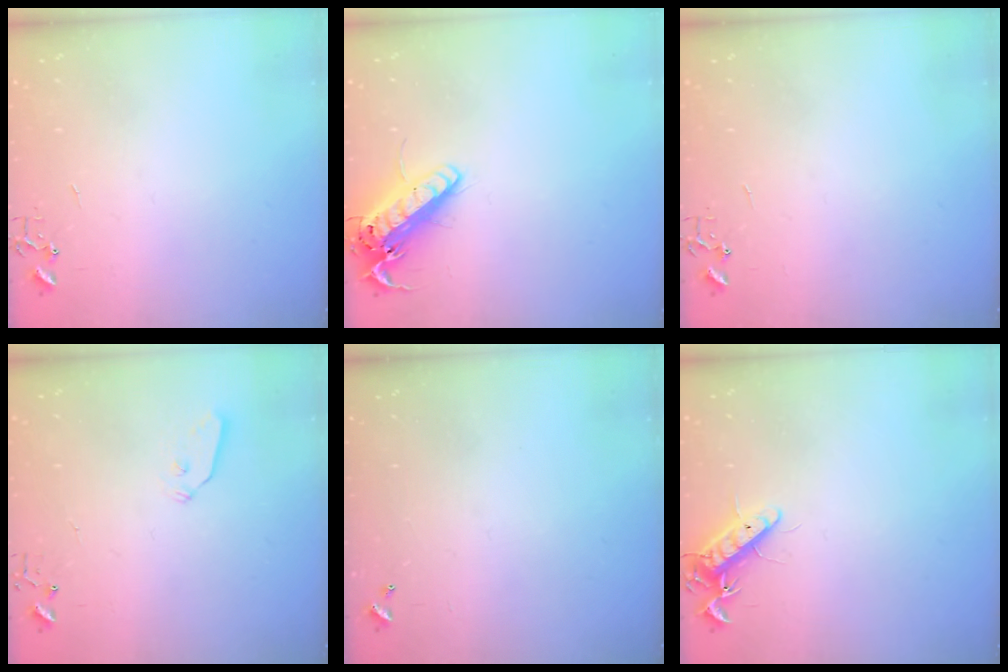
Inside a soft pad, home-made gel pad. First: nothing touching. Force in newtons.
{"total": 16.4, "press": 16.2, "slide": 2.7}
{"total": 0.0}
{"total": 4.3, "press": 4.3, "slide": 0.3}
{"total": 0.0}
{"total": 11.3, "press": 11.2, "slide": 1.5}